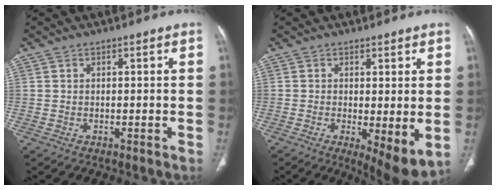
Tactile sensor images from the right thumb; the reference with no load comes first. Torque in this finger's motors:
{"motor_torque": [-0.16, 0.56, -0.06, 0.14, 0.08]}